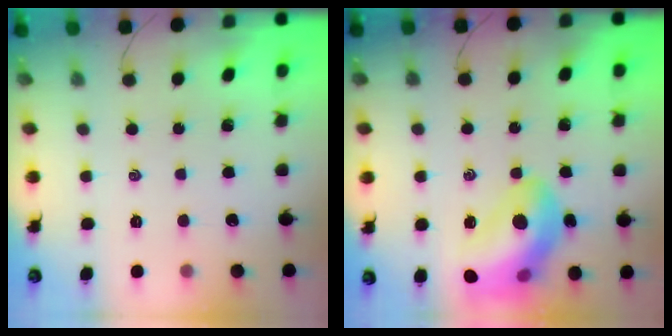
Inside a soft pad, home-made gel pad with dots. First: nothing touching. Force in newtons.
{"total": 17.1, "press": 16.8, "slide": 3.2}